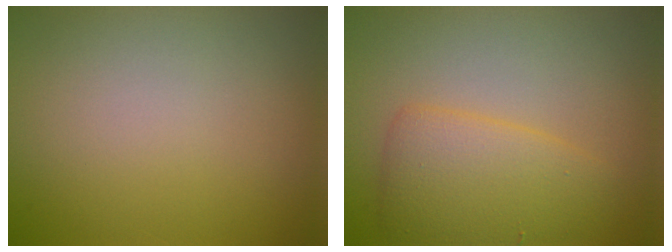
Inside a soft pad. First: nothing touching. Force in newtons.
{"total": 4.3, "press": 4.3, "slide": 0.3}